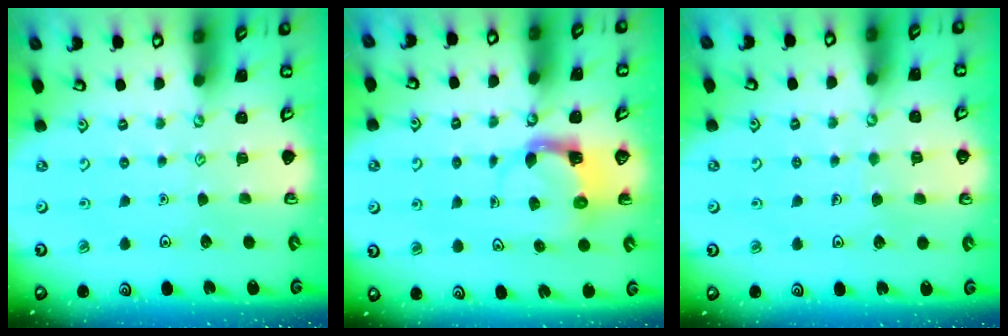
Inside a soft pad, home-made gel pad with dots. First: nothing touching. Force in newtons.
{"total": 3.9, "press": 3.9, "slide": 0.7}
{"total": 3.3, "press": 3.3, "slide": 0.2}